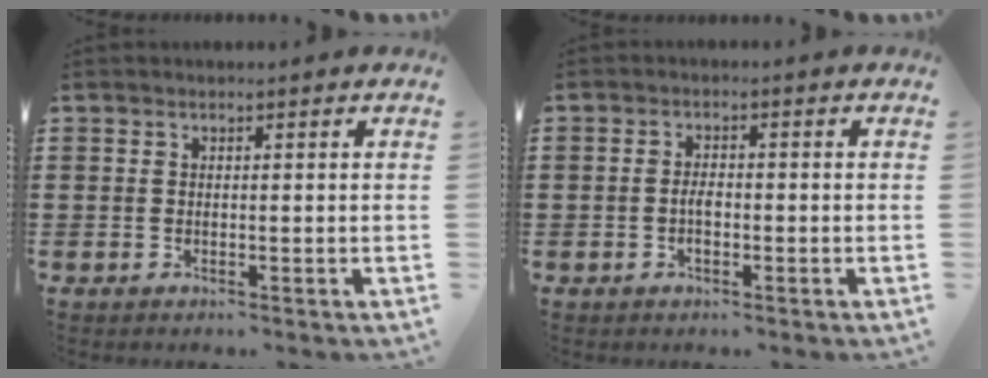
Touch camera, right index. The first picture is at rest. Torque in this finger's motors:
{"motor_torque": [1.42, 0.72, 0.22, 0.01]}